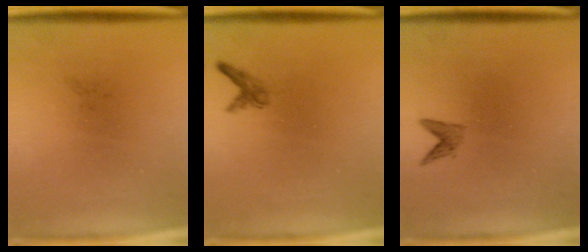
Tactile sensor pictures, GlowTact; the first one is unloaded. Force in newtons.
{"total": 1.1}
{"total": 1.1}